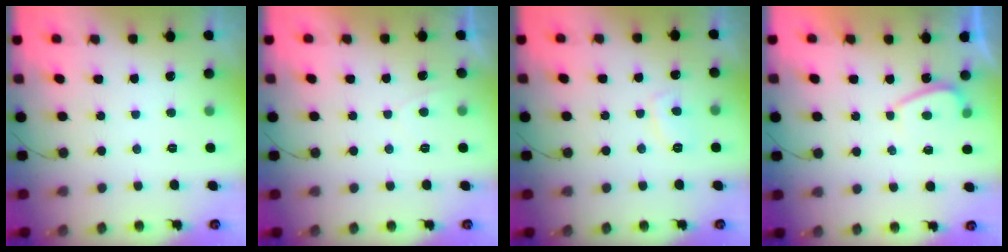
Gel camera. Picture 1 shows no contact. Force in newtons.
{"total": 0.8, "press": 0.5, "slide": 0.6}
{"total": 3.6, "press": 3.6, "slide": 0.6}
{"total": 2.2, "press": 2.1, "slide": 0.6}